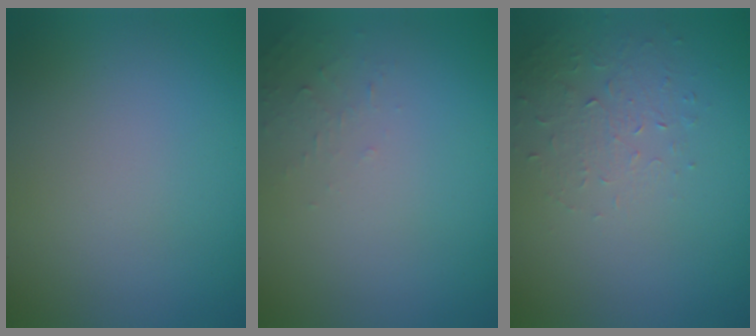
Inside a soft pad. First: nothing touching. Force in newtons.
{"total": 0.9, "press": 0.9, "slide": 0.1}
{"total": 1.6, "press": 0.9, "slide": 1.3}